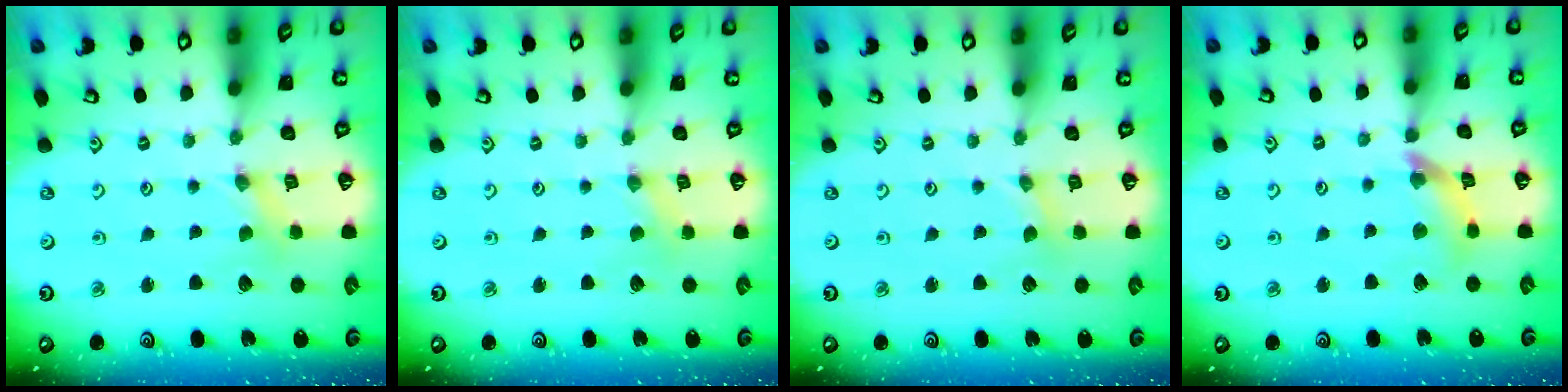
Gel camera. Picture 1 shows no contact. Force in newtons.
{"total": 0.5, "press": 0.5, "slide": 0.2}
{"total": 0.8, "press": 0.8, "slide": 0.2}
{"total": 9.4, "press": 9.3, "slide": 1.2}